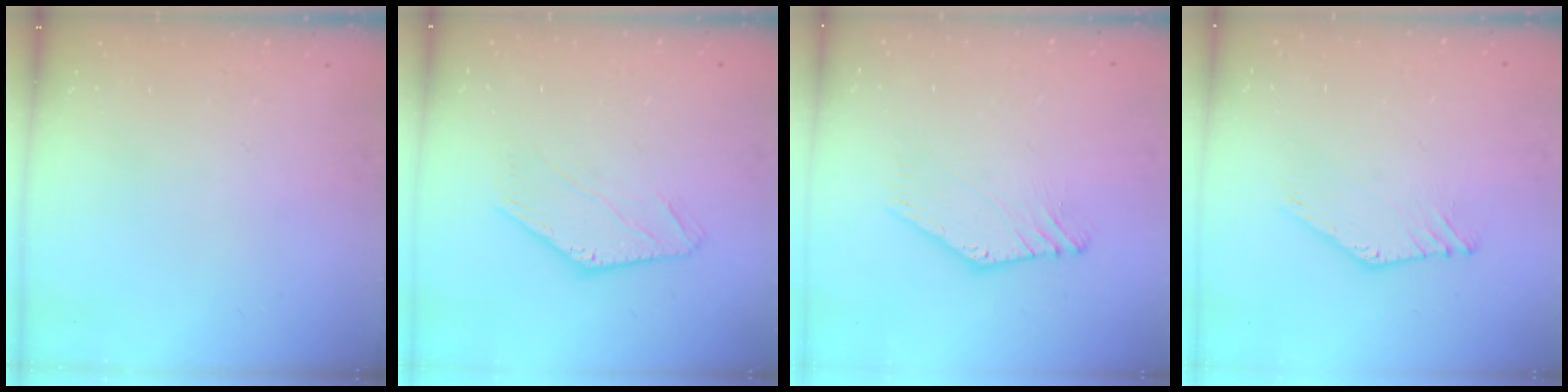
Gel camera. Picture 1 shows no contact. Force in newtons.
{"total": 1.1, "press": 1.1, "slide": 0.2}
{"total": 2.0, "press": 2.0, "slide": 0.0}
{"total": 2.3, "press": 2.3, "slide": 0.1}